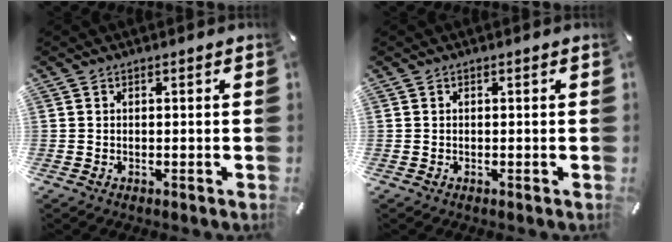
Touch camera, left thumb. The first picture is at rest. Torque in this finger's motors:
{"motor_torque": [-0.01, 0.01, 0.00, 0.00, 0.00]}